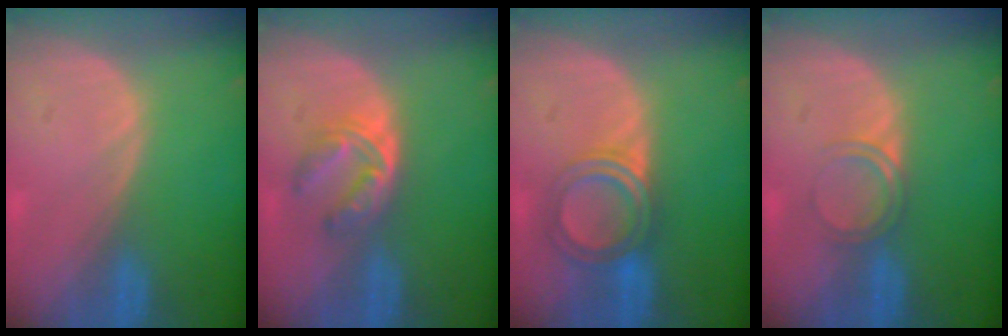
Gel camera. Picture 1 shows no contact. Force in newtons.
{"total": 6.2, "press": 5.0, "slide": 3.6}
{"total": 5.3, "press": 5.2, "slide": 0.4}
{"total": 2.8, "press": 2.8, "slide": 0.2}